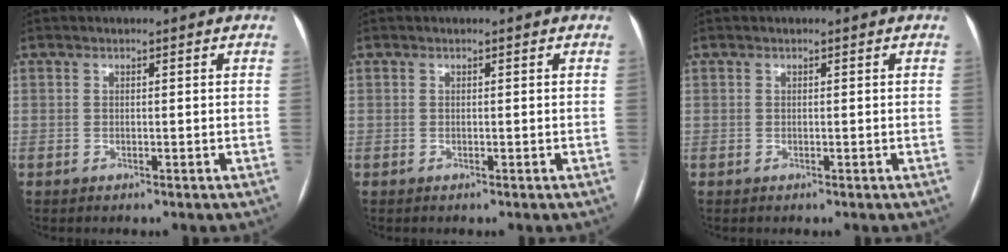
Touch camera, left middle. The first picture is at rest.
{"total": 0.0}
{"total": 0.0}